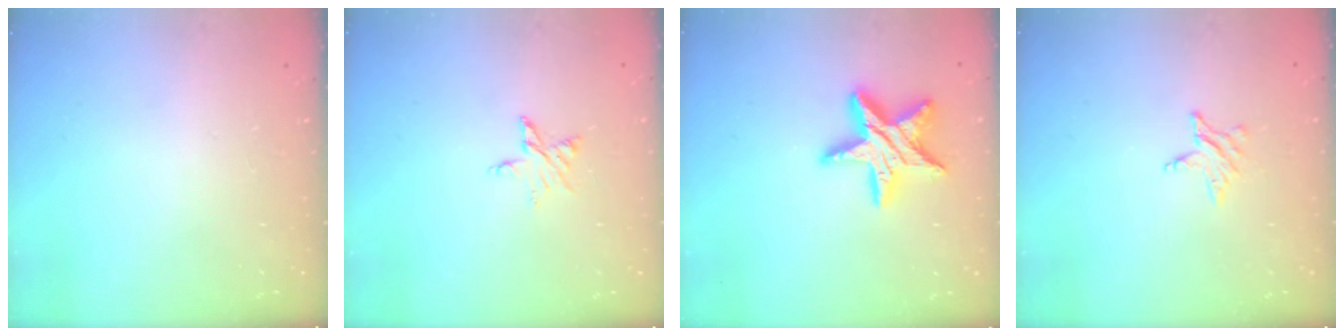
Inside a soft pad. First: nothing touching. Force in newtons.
{"total": 6.4, "press": 6.4, "slide": 0.5}
{"total": 15.3, "press": 15.3, "slide": 1.0}
{"total": 3.2, "press": 3.2, "slide": 0.4}